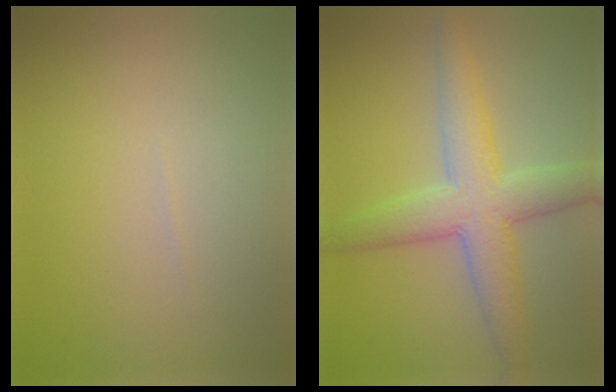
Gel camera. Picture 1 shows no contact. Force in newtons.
{"total": 6.4, "press": 6.4, "slide": 0.2}